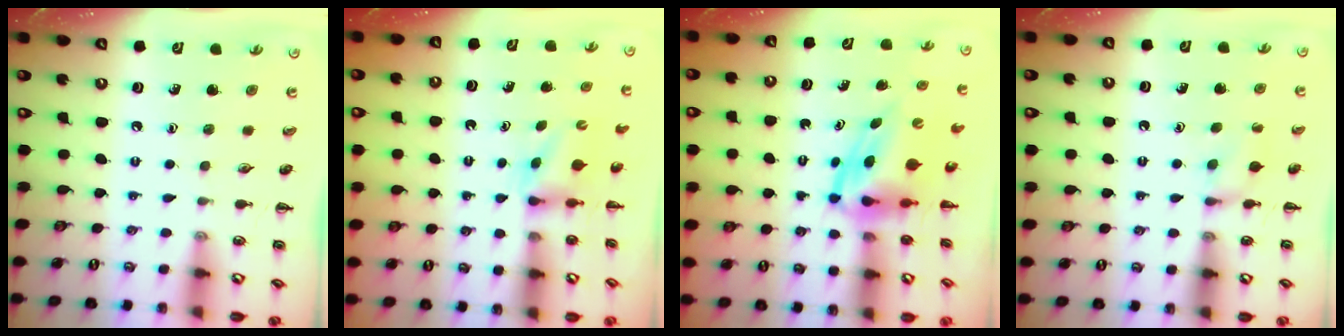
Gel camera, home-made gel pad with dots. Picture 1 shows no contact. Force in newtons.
{"total": 2.7, "press": 2.5, "slide": 1.0}
{"total": 4.5, "press": 4.4, "slide": 0.7}
{"total": 6.4, "press": 6.2, "slide": 1.6}